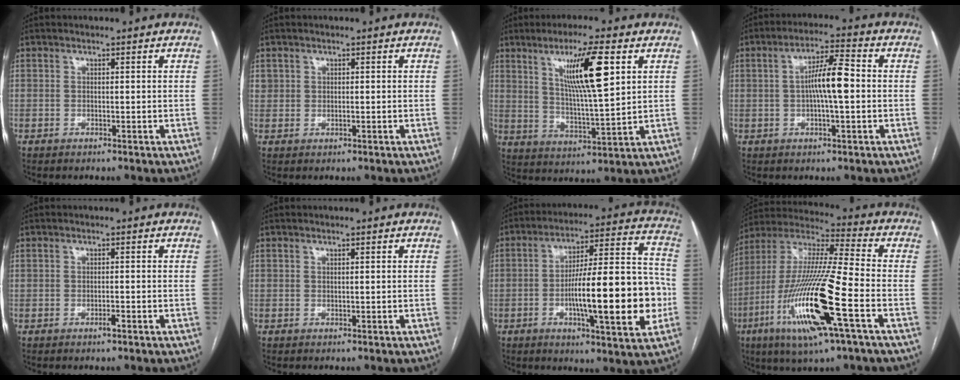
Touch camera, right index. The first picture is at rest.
{"total": 1.3, "force": [0.2, 1.2, 0.6], "torque": [-0.014, 0.008, 0.008]}
{"total": 11.6, "force": [4.6, 0.8, 10.6], "torque": [-0.186, -0.002, 0.081]}
{"total": 7.4, "force": [0.0, 1.0, 7.4], "torque": [-0.134, 0.014, -0.006]}
{"total": 1.0, "force": [-0.6, 0.1, 0.8], "torque": [-0.015, 0.000, -0.009]}
{"total": 0.0}
{"total": 19.9, "force": [-4.1, 3.2, 19.2], "torque": [-0.279, 0.017, -0.057]}
{"total": 21.2, "force": [-7.8, 1.5, 19.7], "torque": [-0.422, -0.029, -0.149]}